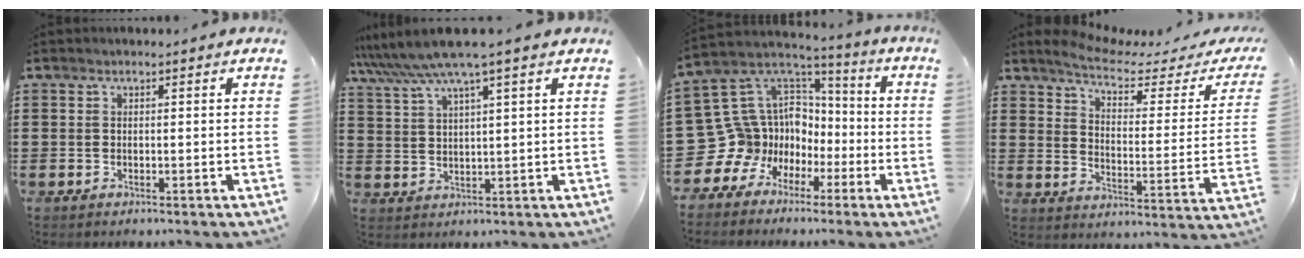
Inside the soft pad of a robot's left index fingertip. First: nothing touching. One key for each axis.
{"total": 6.2, "fx": 4.6, "fy": -0.2, "fz": 4.1, "tx": -0.095, "ty": -0.014, "tz": 0.080}
{"total": 11.9, "fx": -2.4, "fy": 11.3, "fz": 2.6, "tx": -0.121, "ty": -0.030, "tz": -0.020}
{"total": 4.8, "fx": 3.8, "fy": 0.9, "fz": 2.7, "tx": -0.068, "ty": -0.026, "tz": 0.056}